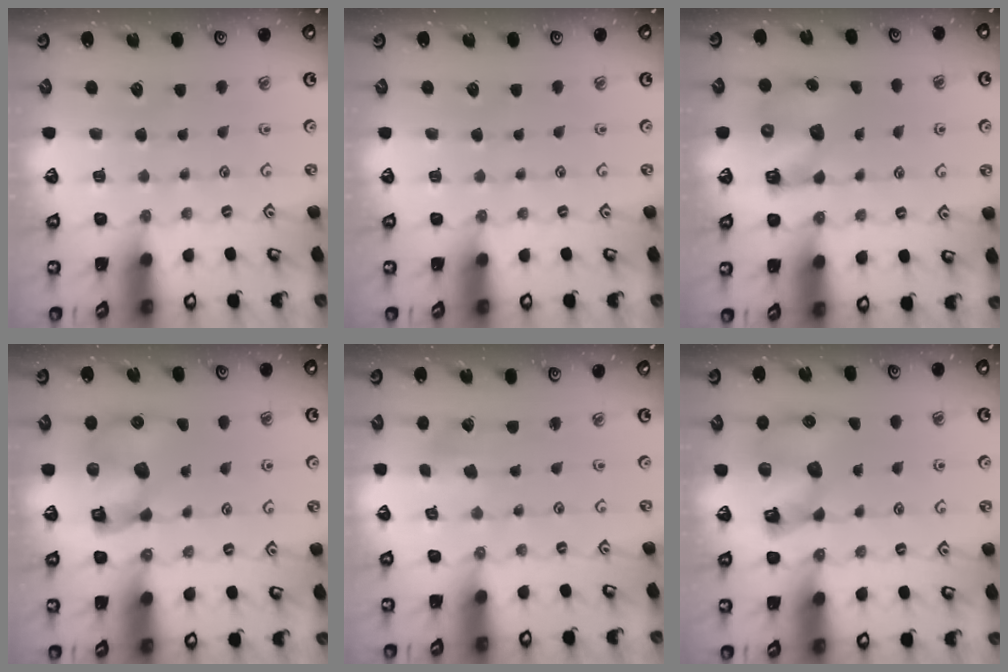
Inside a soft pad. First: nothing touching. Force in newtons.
{"total": 0.0}
{"total": 7.1, "press": 7.0, "slide": 1.0}
{"total": 10.5, "press": 10.4, "slide": 1.6}
{"total": 1.4, "press": 1.4, "slide": 0.2}
{"total": 11.2, "press": 11.1, "slide": 1.7}